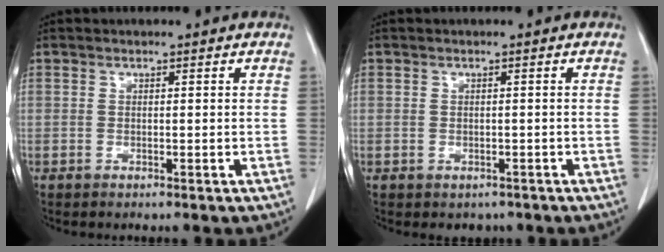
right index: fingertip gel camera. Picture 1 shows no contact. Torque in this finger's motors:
{"motor_torque": [-0.87, 0.04, -0.34, -0.12]}